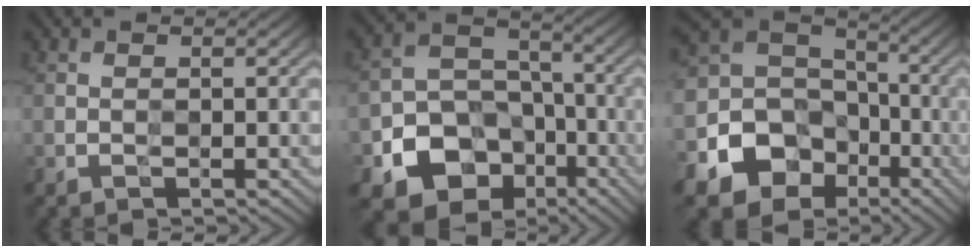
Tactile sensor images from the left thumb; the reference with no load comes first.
{"total": 14.2, "force": [-6.9, 10.9, 5.8], "torque": [-0.125, -0.033, -0.121]}
{"total": 17.5, "force": [-7.3, 14.6, 6.3], "torque": [-0.191, -0.035, -0.131]}